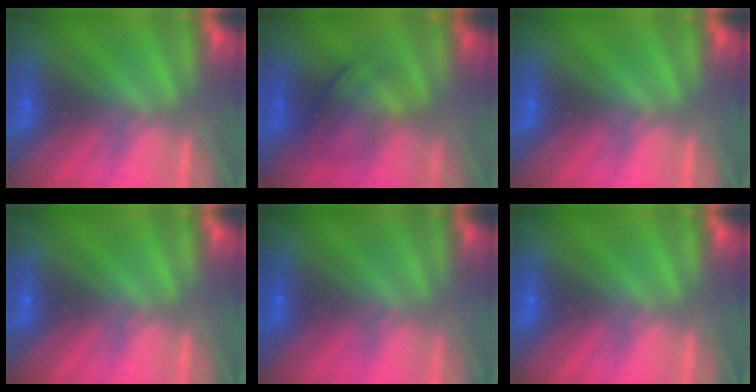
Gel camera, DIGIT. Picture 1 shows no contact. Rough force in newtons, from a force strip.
{"total": 1.9}
{"total": 0.0}
{"total": 0.0}
{"total": 2.4}
{"total": 0.0}